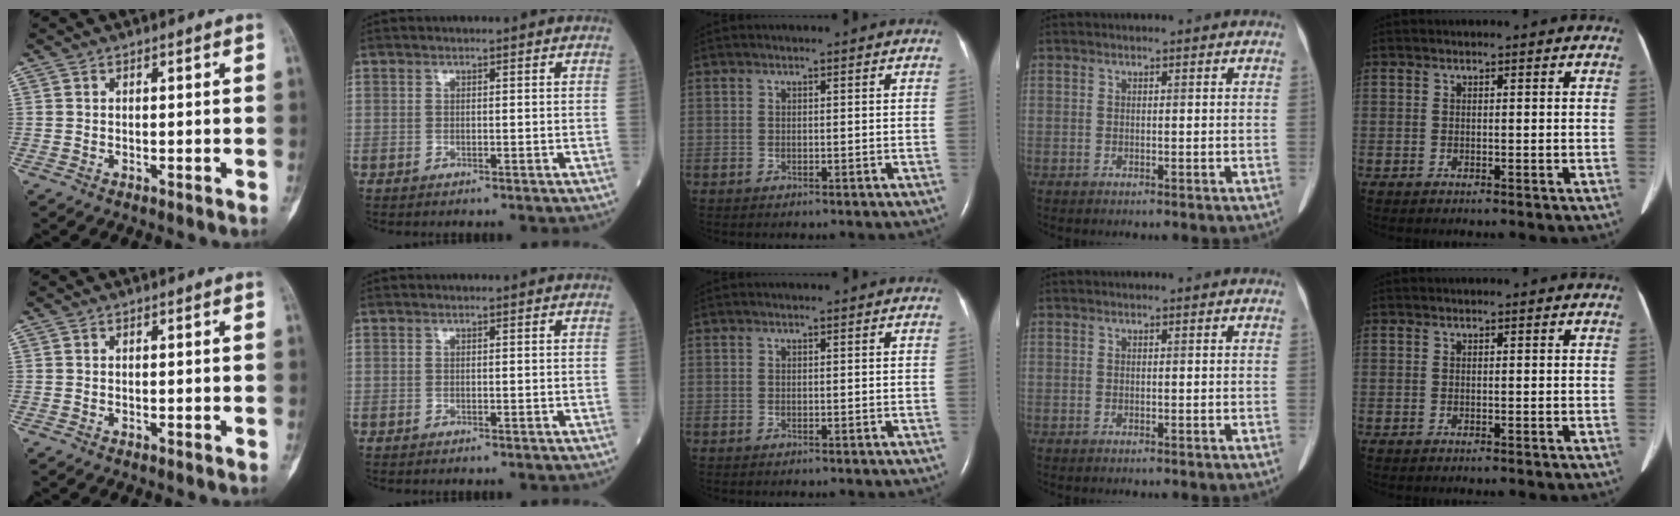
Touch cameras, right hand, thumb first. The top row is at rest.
{}